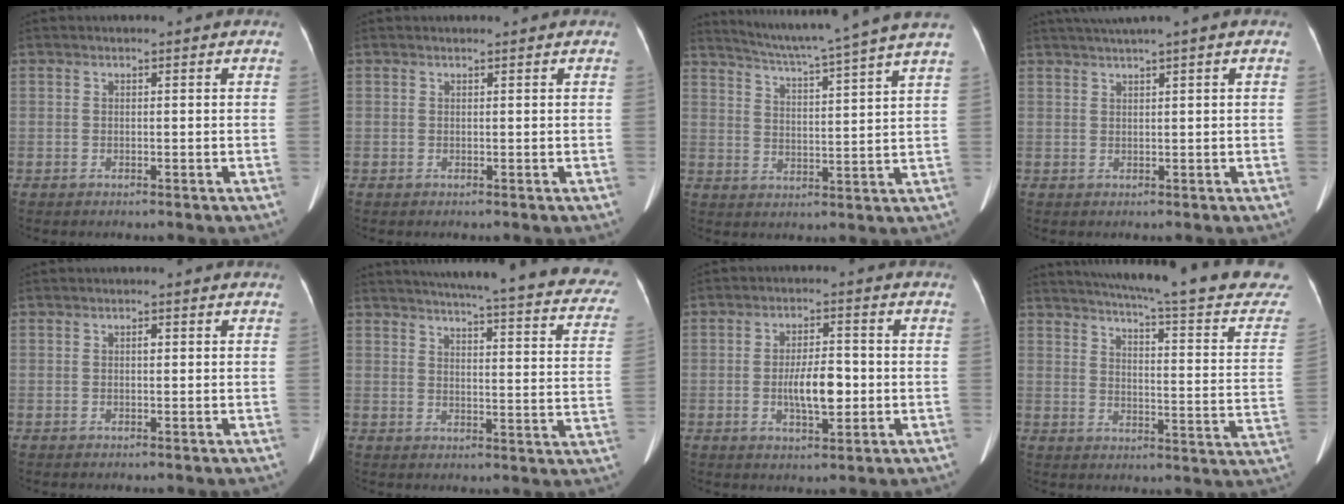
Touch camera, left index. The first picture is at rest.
{"total": 0.7, "force": [0.7, 0.1, 0.1], "torque": [-0.009, 0.014, 0.011]}
{"total": 16.0, "force": [13.9, -2.2, 7.6], "torque": [-0.131, -0.023, 0.187]}
{"total": 4.1, "force": [2.9, -0.9, 2.8], "torque": [-0.054, 0.019, 0.052]}
{"total": 0.7, "force": [0.1, 0.3, 0.6], "torque": [-0.012, 0.001, 0.001]}
{"total": 31.0, "force": [27.1, 3.7, 14.4], "torque": [-0.185, -0.066, 0.304]}
{"total": 6.3, "force": [-1.2, 2.1, 5.9], "torque": [-0.113, 0.001, -0.020]}
{"total": 26.0, "force": [22.8, 1.8, 12.3], "torque": [-0.177, -0.069, 0.267]}